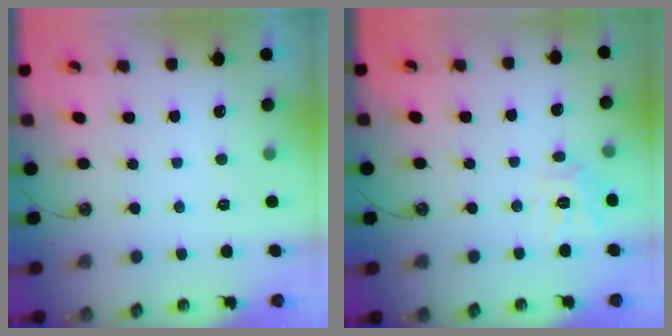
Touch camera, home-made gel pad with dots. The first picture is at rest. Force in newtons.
{"total": 9.1, "press": 9.0, "slide": 0.7}